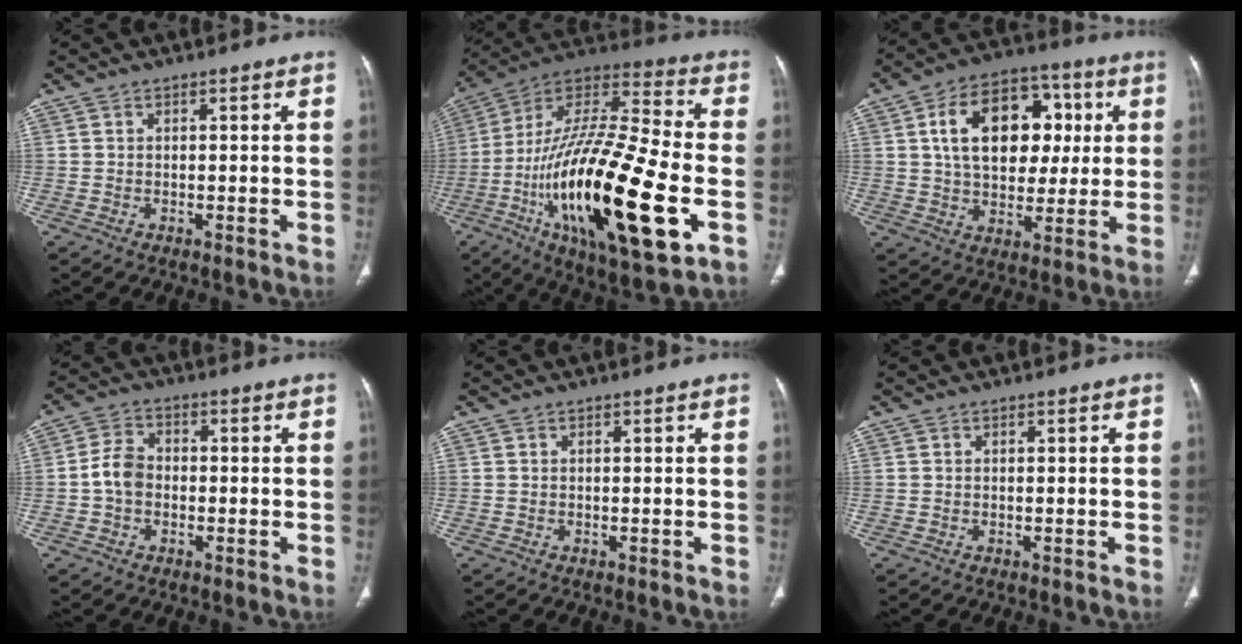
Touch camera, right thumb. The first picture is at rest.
{"total": 32.8, "force": [-9.0, 9.9, 30.0], "torque": [-0.569, 0.006, -0.149]}
{"total": 19.0, "force": [4.1, 12.9, 13.3], "torque": [-0.182, 0.013, 0.067]}
{"total": 5.4, "force": [-0.9, 4.1, 3.4], "torque": [-0.057, 0.017, -0.025]}
{"total": 0.0}
{"total": 0.0}